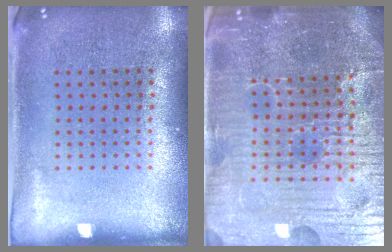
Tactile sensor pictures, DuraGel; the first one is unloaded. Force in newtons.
{"total": 6.5, "press": 6.0, "slide": 2.6}